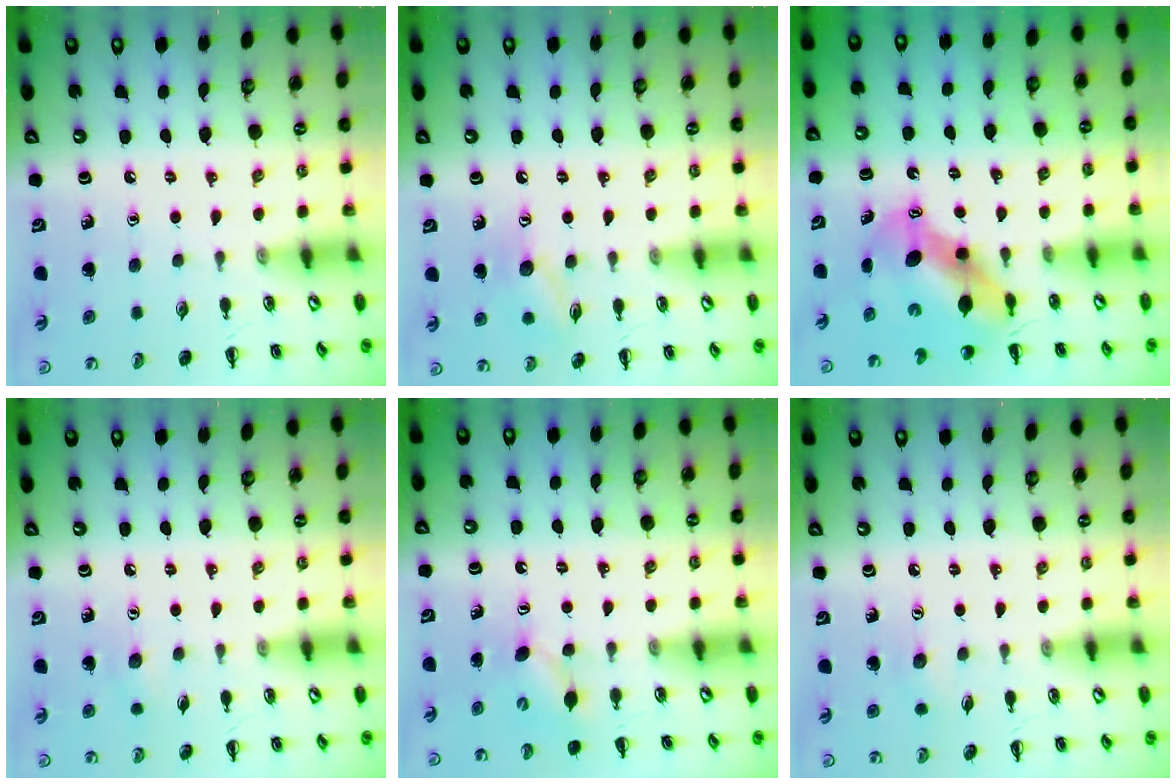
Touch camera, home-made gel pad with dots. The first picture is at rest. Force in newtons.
{"total": 8.6, "press": 8.5, "slide": 1.2}
{"total": 6.4, "press": 6.2, "slide": 1.6}
{"total": 4.6, "press": 4.5, "slide": 1.2}
{"total": 4.0, "press": 3.9, "slide": 0.9}
{"total": 4.8, "press": 4.6, "slide": 1.0}